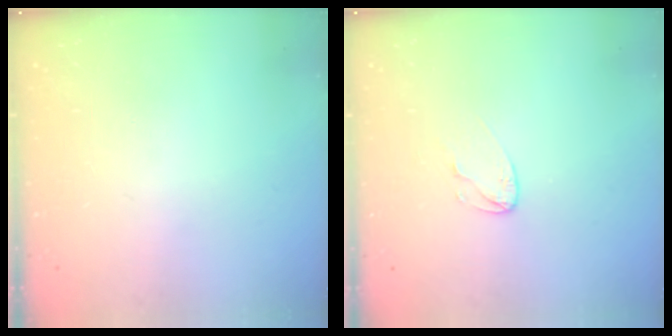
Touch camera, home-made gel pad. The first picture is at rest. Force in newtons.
{"total": 5.2, "press": 5.2, "slide": 0.4}